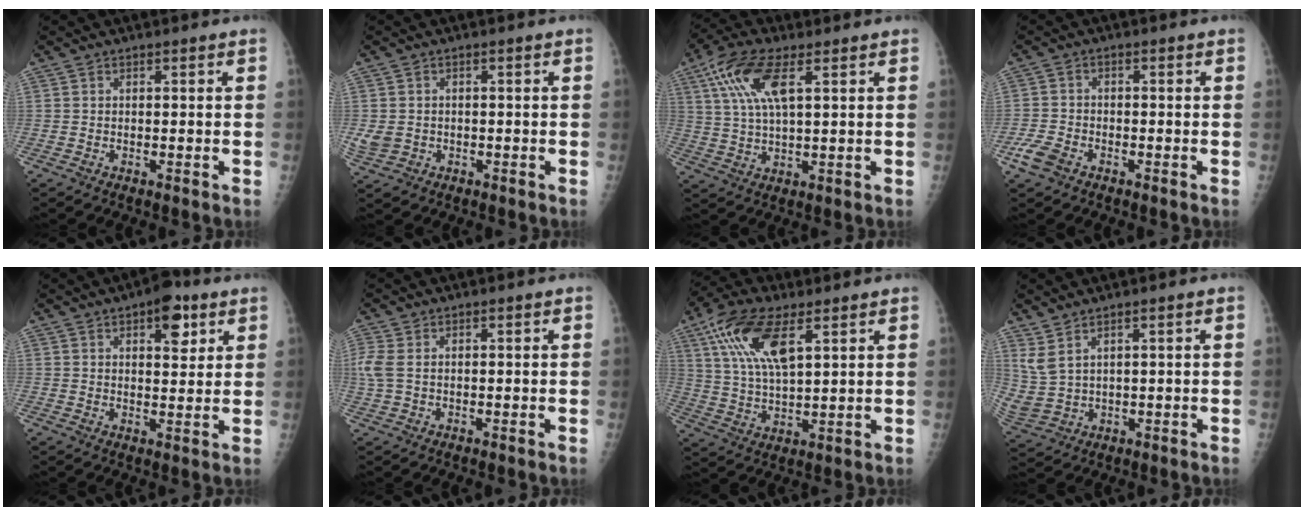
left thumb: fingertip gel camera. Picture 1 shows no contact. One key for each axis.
{"total": 3.7, "fx": -0.7, "fy": 3.2, "fz": 1.6, "tx": -0.033, "ty": 0.004, "tz": -0.003}
{"total": 10.8, "fx": 4.5, "fy": 3.9, "fz": 9.0, "tx": -0.192, "ty": 0.001, "tz": 0.087}
{"total": 4.4, "fx": -2.6, "fy": 2.6, "fz": 2.3, "tx": -0.054, "ty": 0.008, "tz": -0.049}
{"total": 7.1, "fx": 3.7, "fy": 3.3, "fz": 5.1, "tx": -0.047, "ty": -0.014, "tz": 0.044}
{"total": 4.1, "fx": 0.4, "fy": 2.6, "fz": 3.0, "tx": -0.097, "ty": 0.010, "tz": 0.011}
{"total": 13.5, "fx": 6.2, "fy": 5.5, "fz": 10.7, "tx": -0.208, "ty": -0.010, "tz": 0.119}
{"total": 5.2, "fx": 2.9, "fy": 2.5, "fz": 3.6, "tx": -0.080, "ty": -0.013, "tz": 0.077}